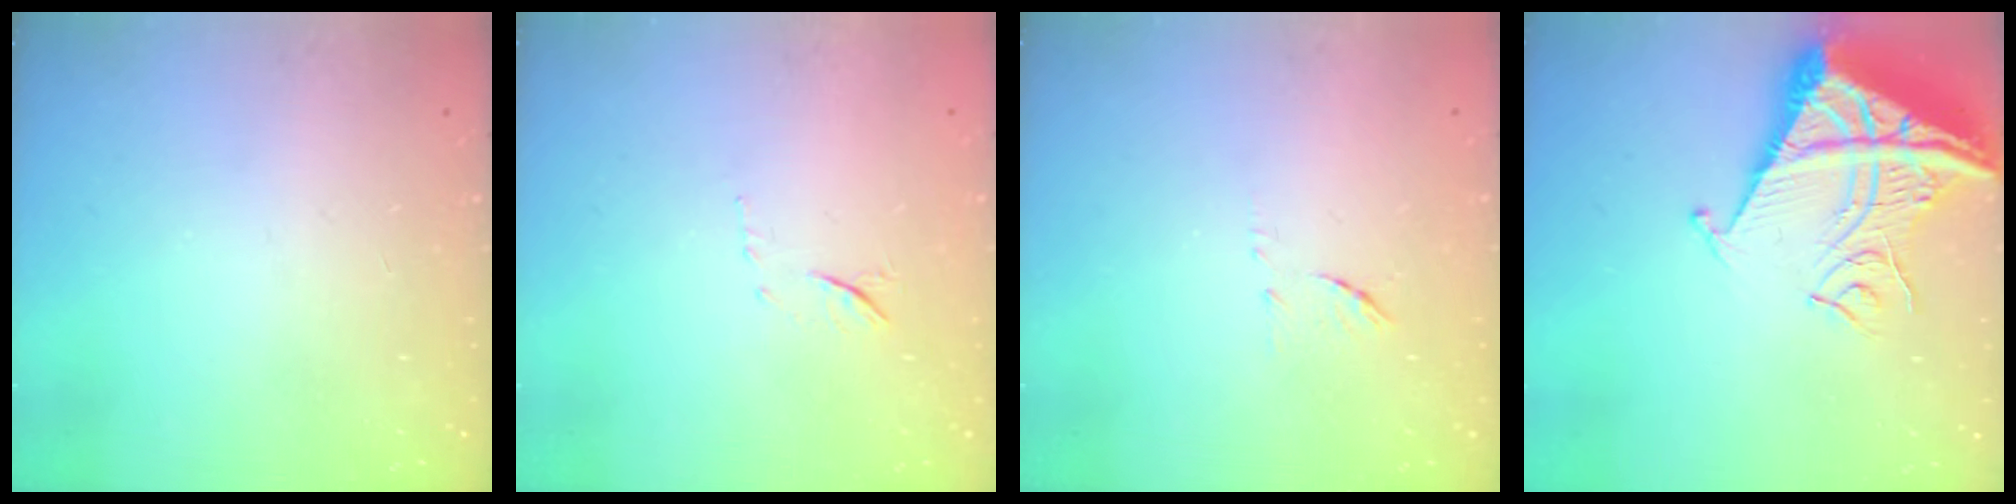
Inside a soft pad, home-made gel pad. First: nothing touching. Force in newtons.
{"total": 6.1, "press": 5.9, "slide": 1.5}
{"total": 6.1, "press": 6.1, "slide": 0.3}
{"total": 11.9, "press": 11.8, "slide": 1.2}